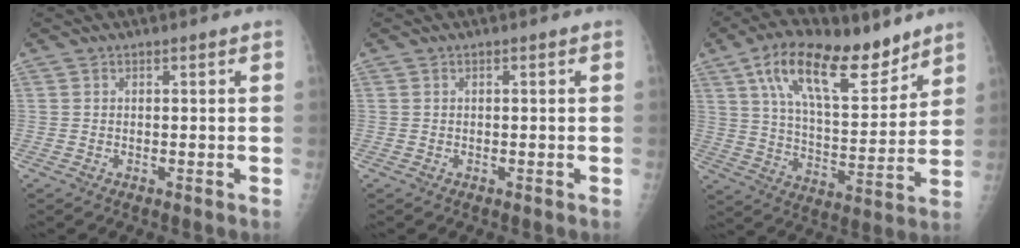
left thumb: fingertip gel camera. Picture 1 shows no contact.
{"total": 0.0}
{"total": 19.3, "force": [12.0, 8.2, 12.8], "torque": [-0.183, -0.051, 0.210]}